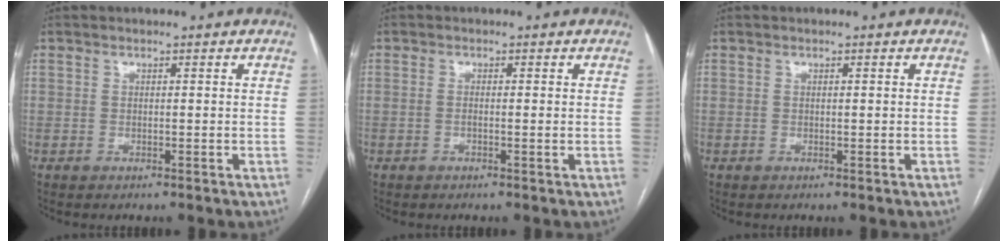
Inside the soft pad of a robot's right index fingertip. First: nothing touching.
{"total": 1.0, "force": [0.0, 0.1, 1.0], "torque": [-0.019, 0.001, 0.002]}
{"total": 0.0}